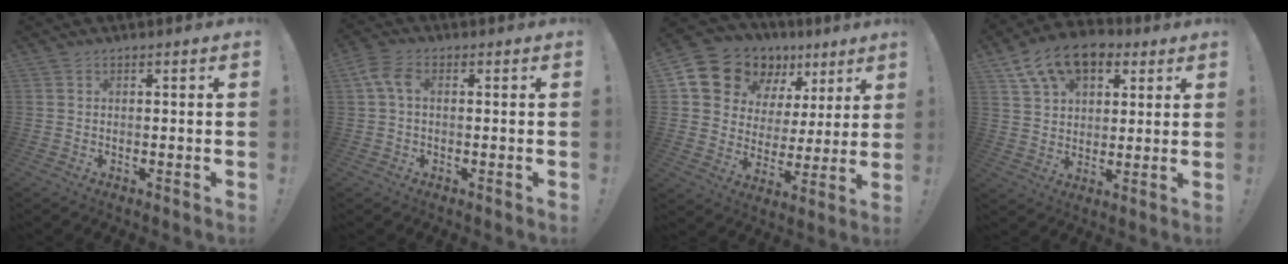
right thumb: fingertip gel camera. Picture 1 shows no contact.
{"total": 5.3, "force": [0.7, 3.1, 4.2], "torque": [-0.094, 0.010, 0.014]}
{"total": 15.0, "force": [10.5, 9.6, 4.7], "torque": [-0.091, -0.070, 0.208]}
{"total": 14.3, "force": [7.6, 9.3, 7.7], "torque": [-0.134, -0.032, 0.146]}